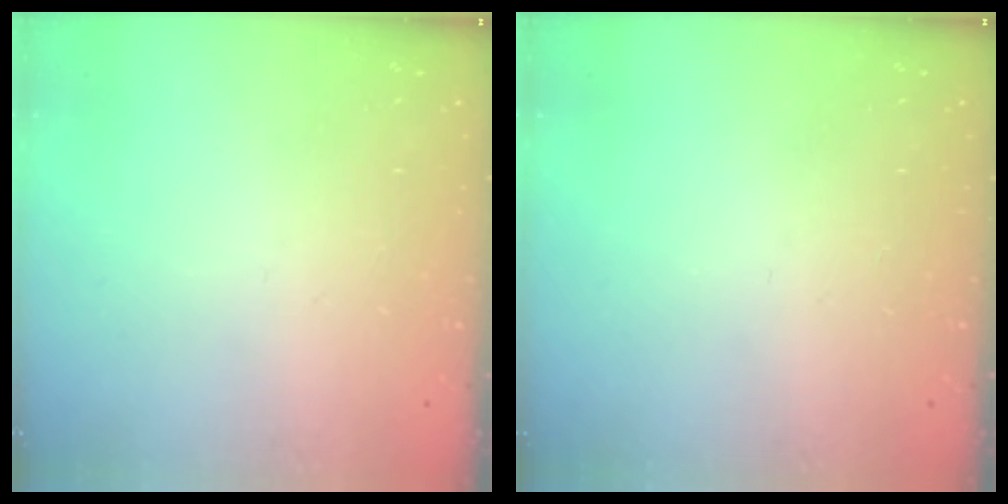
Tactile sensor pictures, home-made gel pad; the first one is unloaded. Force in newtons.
{"total": 0.0}